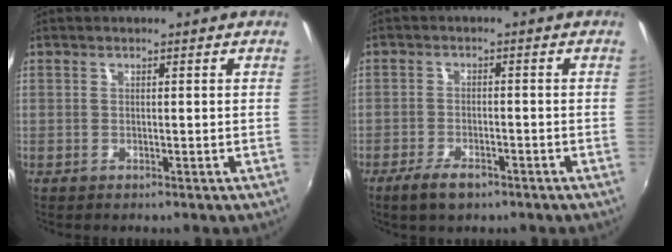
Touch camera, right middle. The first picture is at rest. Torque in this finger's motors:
{"motor_torque": [0.75, -1.39, -0.09, 0.00]}